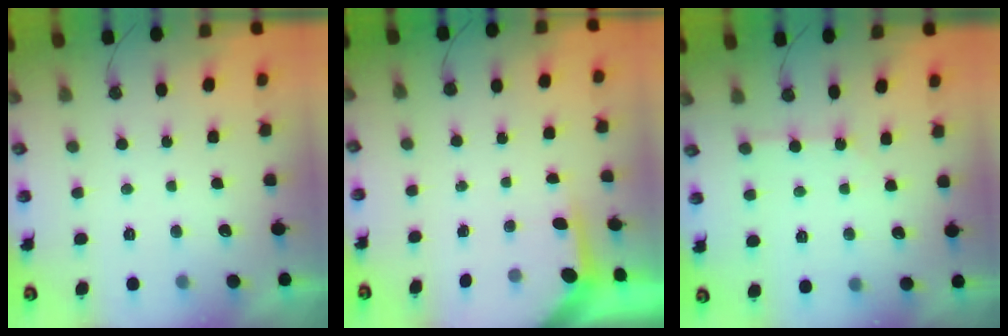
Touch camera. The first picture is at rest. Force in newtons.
{"total": 3.6, "press": 3.6, "slide": 0.4}
{"total": 2.7, "press": 2.7, "slide": 0.4}